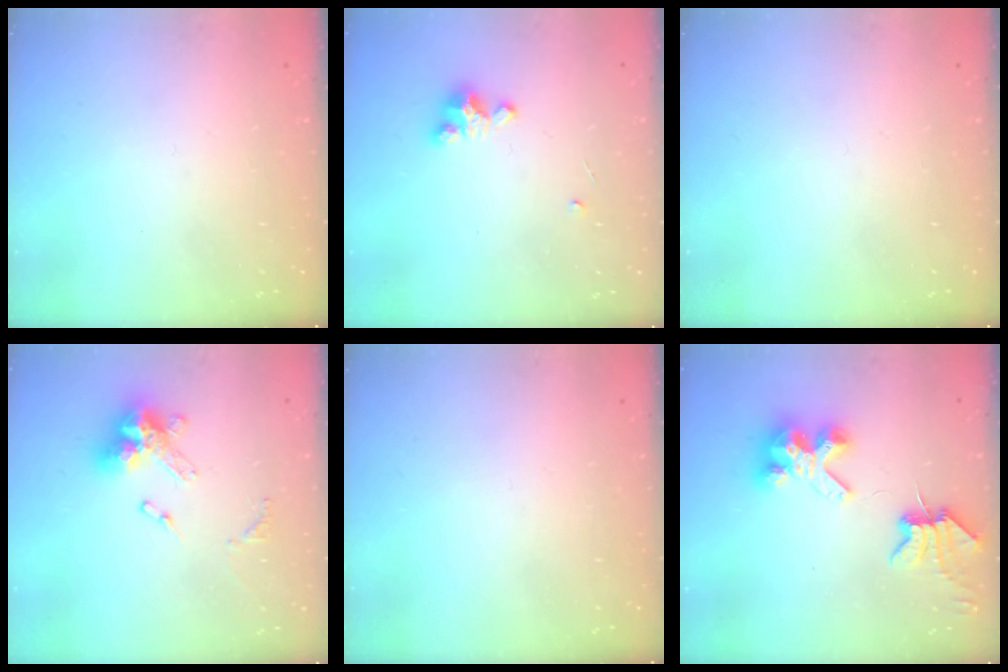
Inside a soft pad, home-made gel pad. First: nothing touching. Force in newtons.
{"total": 3.4, "press": 3.4, "slide": 0.4}
{"total": 0.0}
{"total": 12.1, "press": 12.0, "slide": 1.1}
{"total": 0.0}
{"total": 6.7, "press": 6.7, "slide": 0.9}